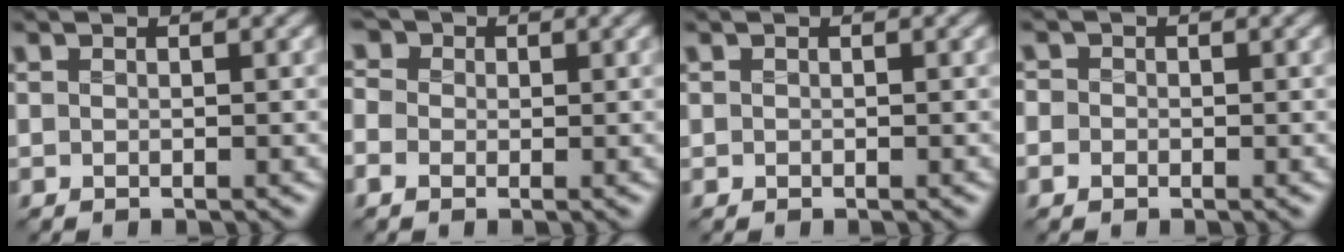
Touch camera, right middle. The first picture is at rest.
{"total": 4.1, "force": [0.8, 3.4, 2.1], "torque": [-0.052, 0.021, -0.008]}
{"total": 0.0}
{"total": 1.5, "force": [-0.3, 1.3, 0.5], "torque": [0.000, 0.000, -0.010]}